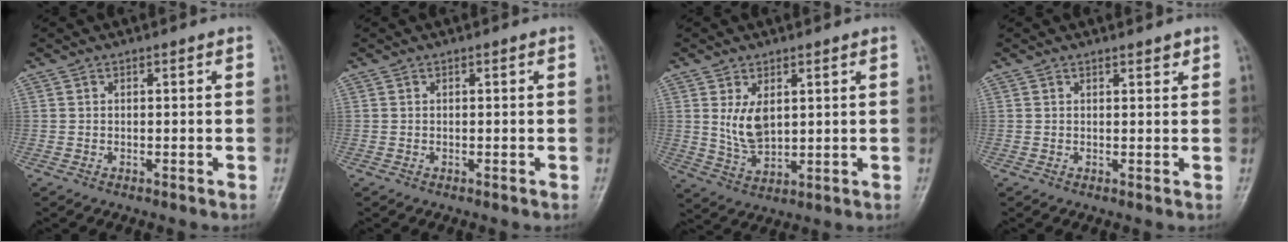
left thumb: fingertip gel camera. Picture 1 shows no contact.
{"total": 0.0}
{"total": 6.7, "force": [1.8, 4.0, 5.0], "torque": [-0.078, -0.017, 0.045]}
{"total": 1.4, "force": [1.0, 0.6, 0.8], "torque": [-0.006, -0.005, 0.013]}